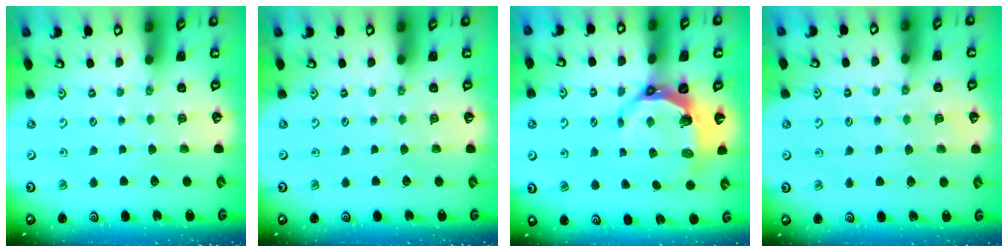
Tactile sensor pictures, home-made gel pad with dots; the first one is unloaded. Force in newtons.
{"total": 0.0}
{"total": 6.6, "press": 5.3, "slide": 4.0}
{"total": 4.1, "press": 4.1, "slide": 0.4}